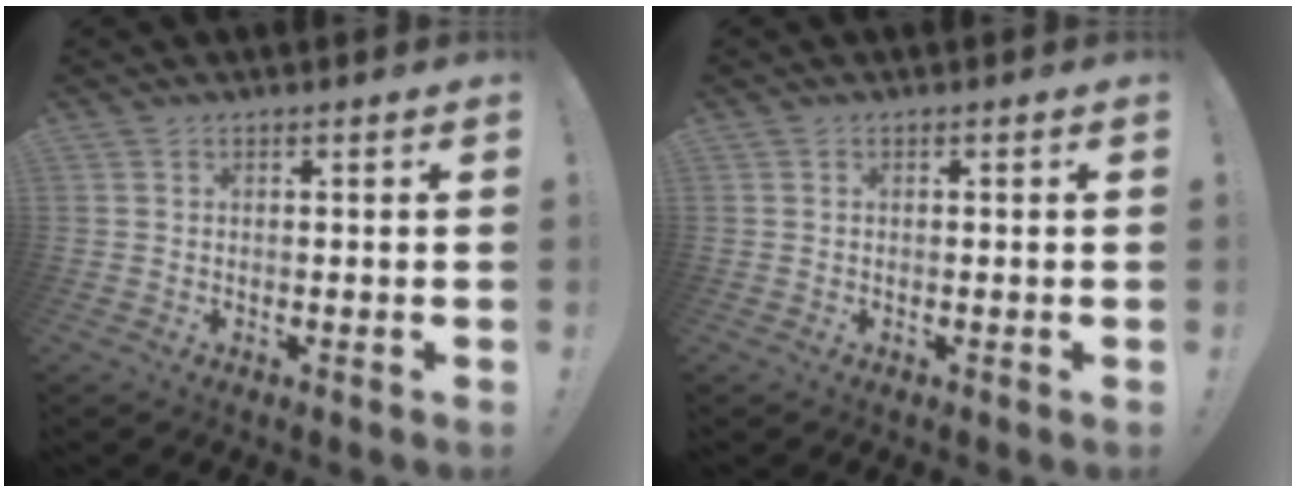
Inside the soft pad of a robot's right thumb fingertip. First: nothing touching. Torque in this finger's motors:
{"motor_torque": [0.16, -0.02, 0.08, -0.17, 0.01]}